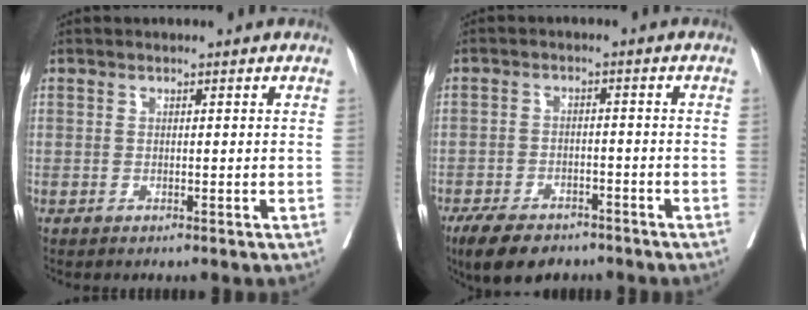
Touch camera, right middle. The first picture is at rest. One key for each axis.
{"total": 8.7, "fx": -6.6, "fy": 3.9, "fz": 4.1, "tx": -0.067, "ty": -0.004, "tz": -0.104}